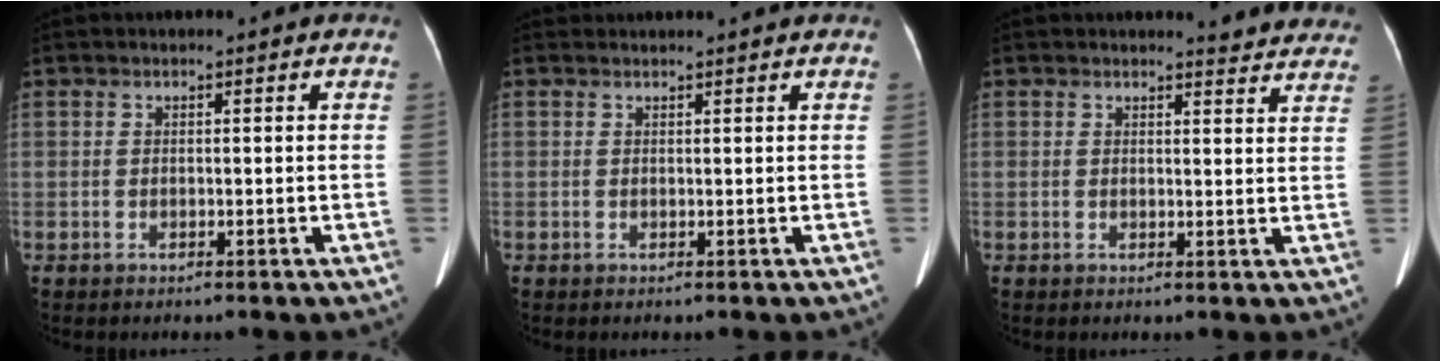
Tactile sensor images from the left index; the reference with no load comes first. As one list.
[{"total": 1.7, "force": [1.6, 0.5, -0.1], "torque": [-0.004, 0.024, 0.019]}, {"total": 7.5, "force": [7.2, 1.6, 1.1], "torque": [0.011, -0.019, 0.051]}]